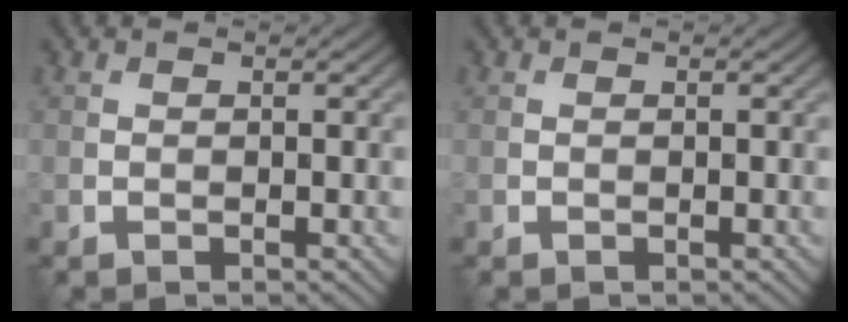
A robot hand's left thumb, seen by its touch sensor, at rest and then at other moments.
{"total": 0.0}